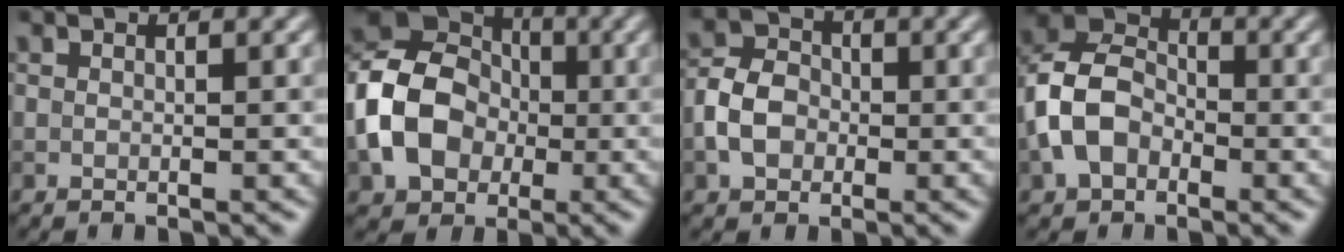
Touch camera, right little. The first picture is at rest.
{"total": 9.6, "force": [-1.6, 7.3, 6.0], "torque": [-0.124, 0.002, -0.043]}
{"total": 4.0, "force": [-0.9, 3.1, 2.3], "torque": [-0.048, 0.006, -0.023]}
{"total": 7.2, "force": [-1.8, 5.3, 4.6], "torque": [-0.110, 0.009, -0.048]}